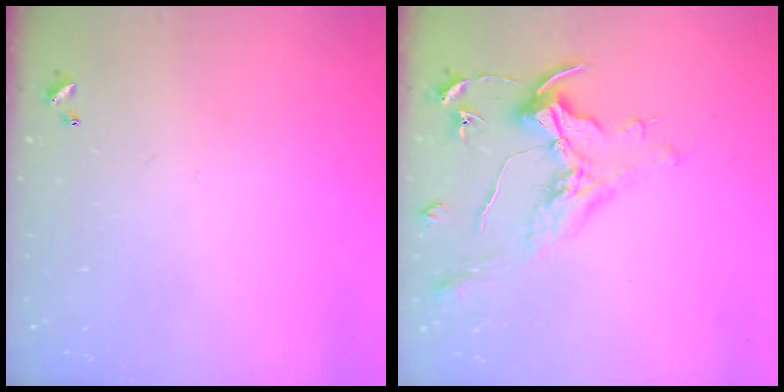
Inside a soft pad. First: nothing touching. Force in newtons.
{"total": 1.5, "press": 1.3, "slide": 0.7}